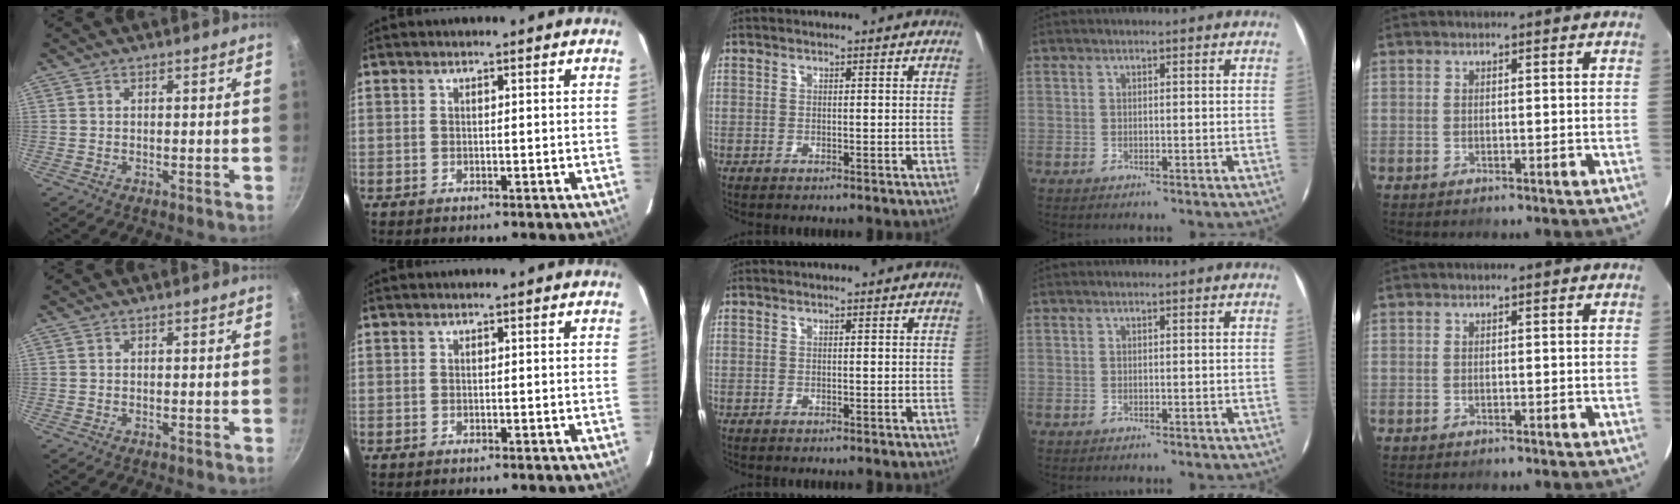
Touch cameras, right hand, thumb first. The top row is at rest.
{}